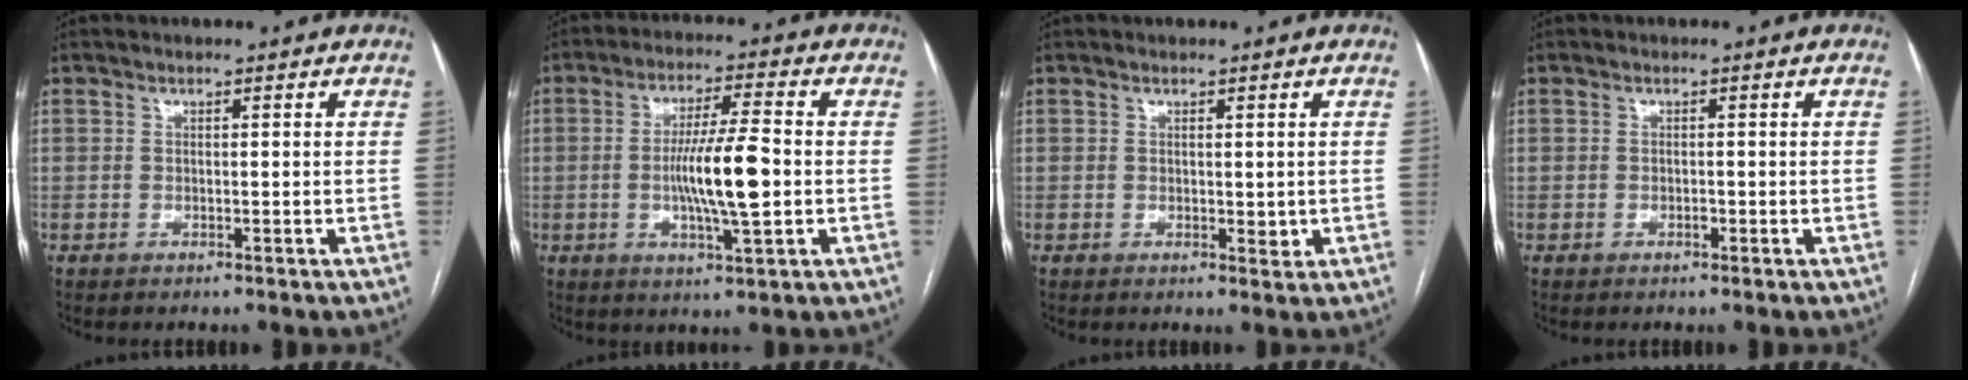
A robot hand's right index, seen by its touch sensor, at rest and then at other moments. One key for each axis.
{"total": 10.3, "fx": -1.2, "fy": 0.9, "fz": 10.1, "tx": -0.184, "ty": -0.003, "tz": -0.024}
{"total": 1.4, "fx": 0.0, "fy": 0.7, "fz": 1.2, "tx": -0.015, "ty": -0.005, "tz": 0.004}
{"total": 0.7, "fx": -0.3, "fy": 0.3, "fz": 0.5, "tx": -0.014, "ty": 0.000, "tz": -0.005}